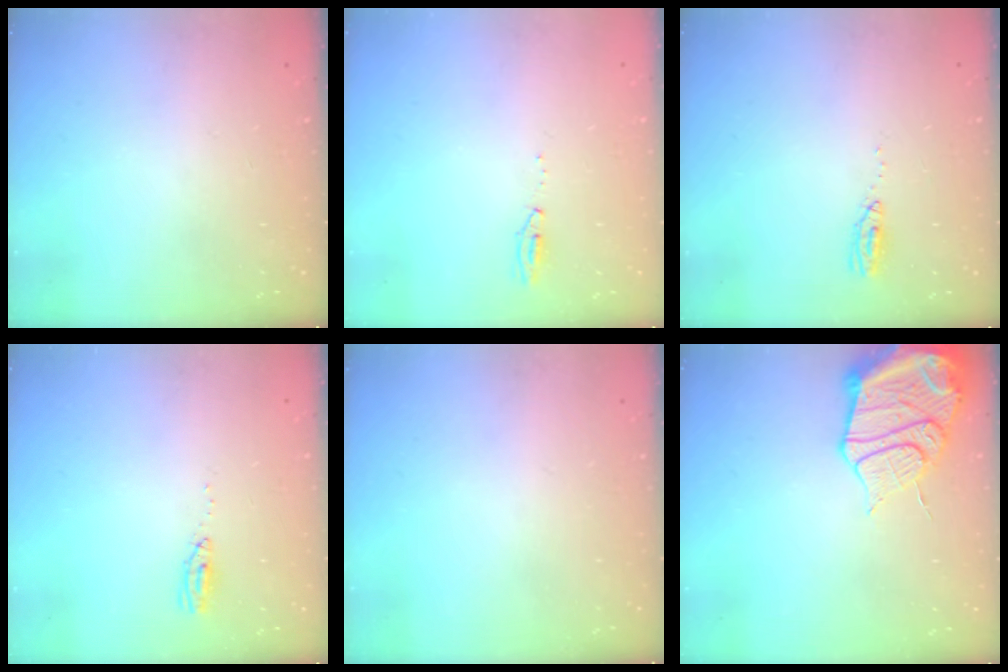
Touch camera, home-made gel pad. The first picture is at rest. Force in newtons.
{"total": 15.0, "press": 4.8, "slide": 14.3}
{"total": 9.3, "press": 5.1, "slide": 7.7}
{"total": 3.7, "press": 3.4, "slide": 1.4}
{"total": 0.0}
{"total": 17.2, "press": 17.1, "slide": 1.7}